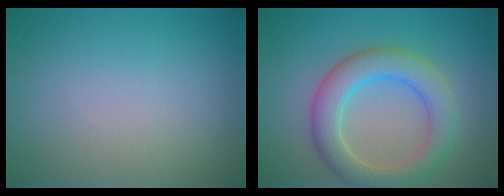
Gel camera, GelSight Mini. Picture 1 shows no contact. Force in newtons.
{"total": 5.4, "press": 5.4, "slide": 0.2}